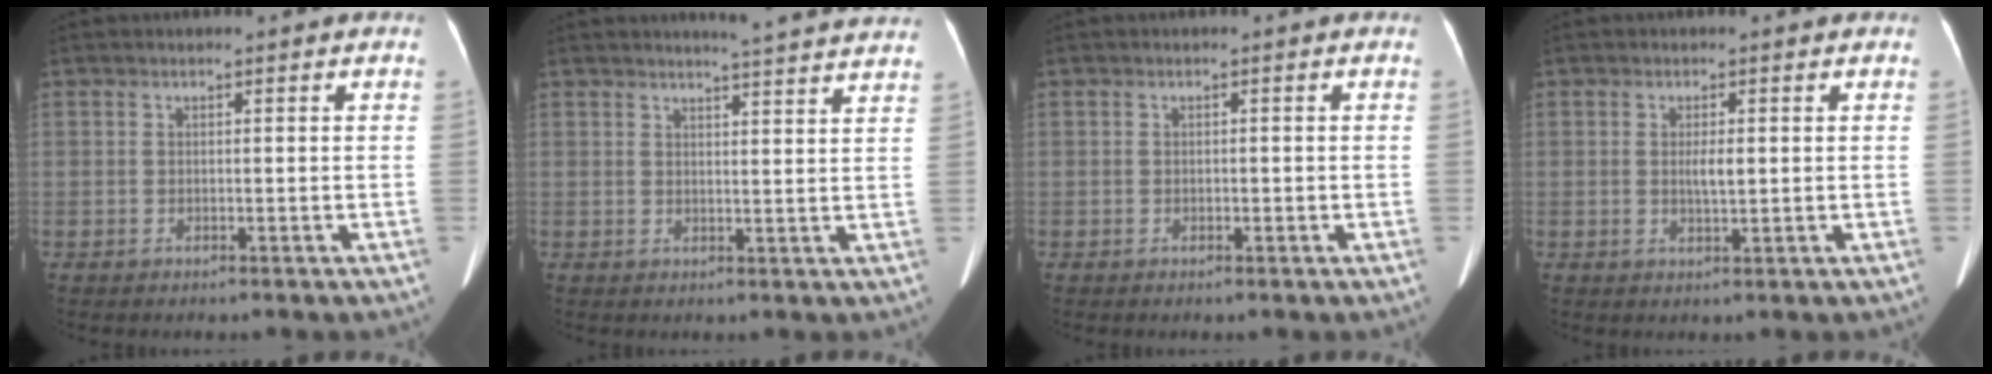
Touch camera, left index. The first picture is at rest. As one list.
[{"total": 11.4, "force": [10.8, -0.4, 3.5], "torque": [-0.046, -0.026, 0.112]}, {"total": 0.7, "force": [-0.2, 0.4, 0.5], "torque": [-0.006, 0.002, -0.004]}, {"total": 2.2, "force": [0.2, 0.5, 2.1], "torque": [-0.040, -0.001, 0.005]}]